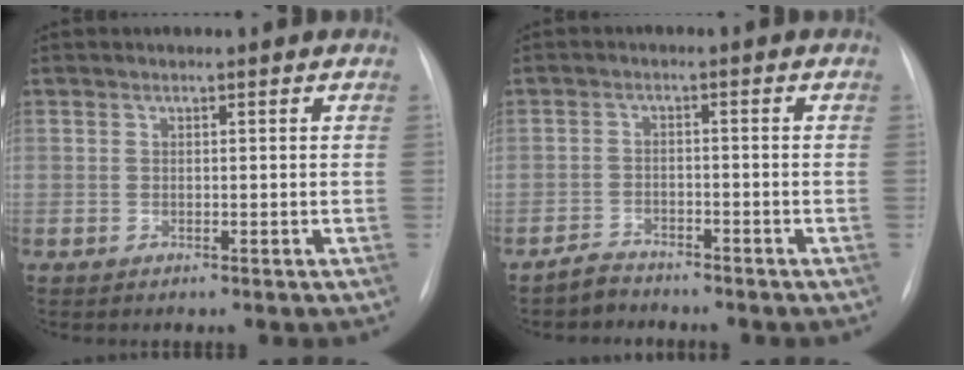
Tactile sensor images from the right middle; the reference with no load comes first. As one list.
[{"total": 2.7, "force": [-2.6, 0.8, -0.4], "torque": [0.003, -0.004, -0.048]}]